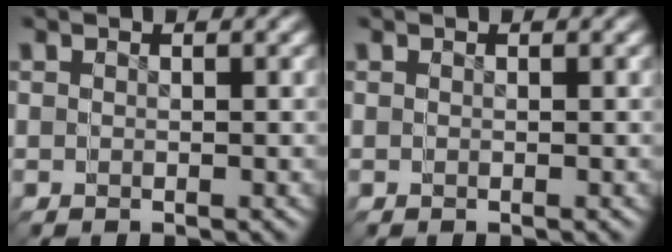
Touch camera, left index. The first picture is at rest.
{"total": 0.0}